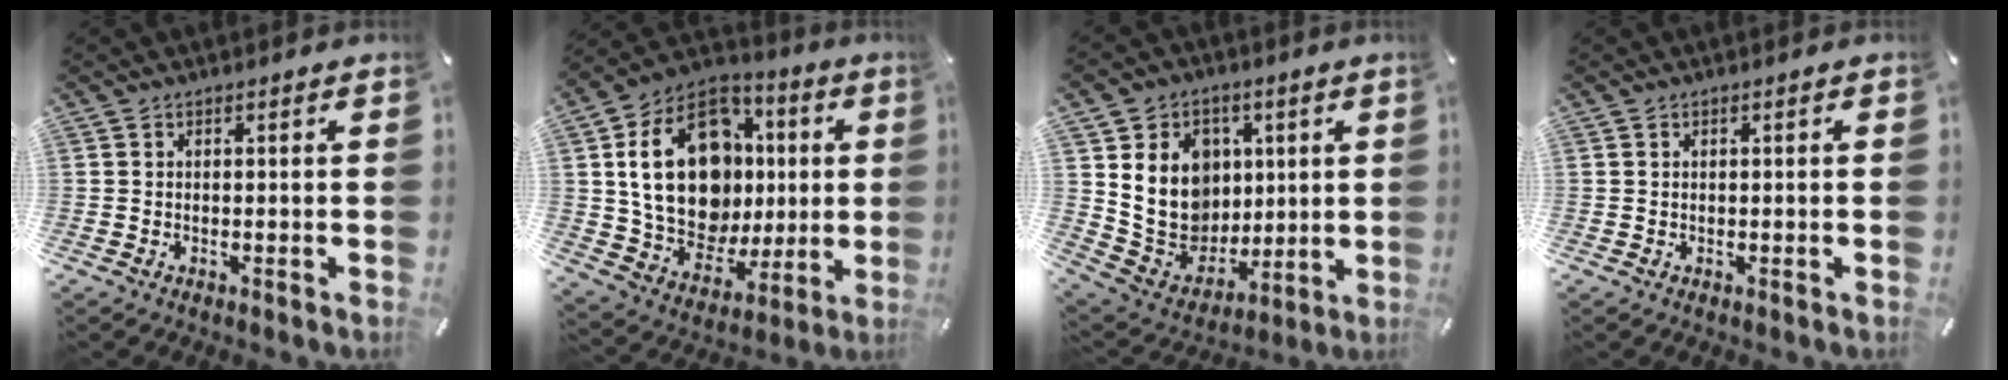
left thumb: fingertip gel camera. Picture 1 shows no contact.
{"total": 24.0, "force": [3.7, 18.0, 15.3], "torque": [-0.291, 0.000, 0.071]}
{"total": 16.4, "force": [3.7, 14.3, 7.1], "torque": [-0.133, -0.016, 0.082]}
{"total": 0.7, "force": [0.1, 0.4, 0.5], "torque": [-0.011, 0.002, 0.000]}